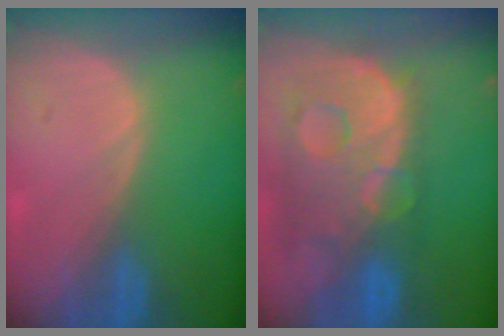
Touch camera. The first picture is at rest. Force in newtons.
{"total": 13.8, "press": 11.2, "slide": 8.0}